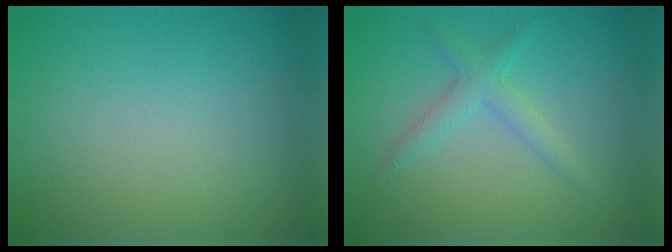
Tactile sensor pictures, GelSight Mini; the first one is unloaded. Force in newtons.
{"total": 2.2, "press": 2.2, "slide": 0.1}